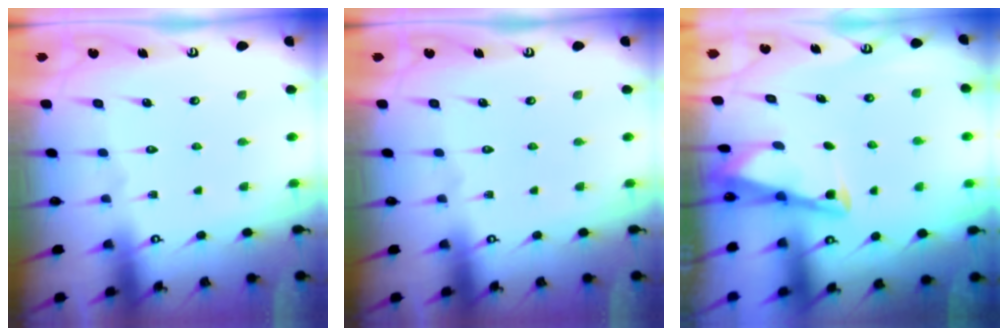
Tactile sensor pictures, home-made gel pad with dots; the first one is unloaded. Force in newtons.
{"total": 0.0}
{"total": 2.9, "press": 2.9, "slide": 0.4}